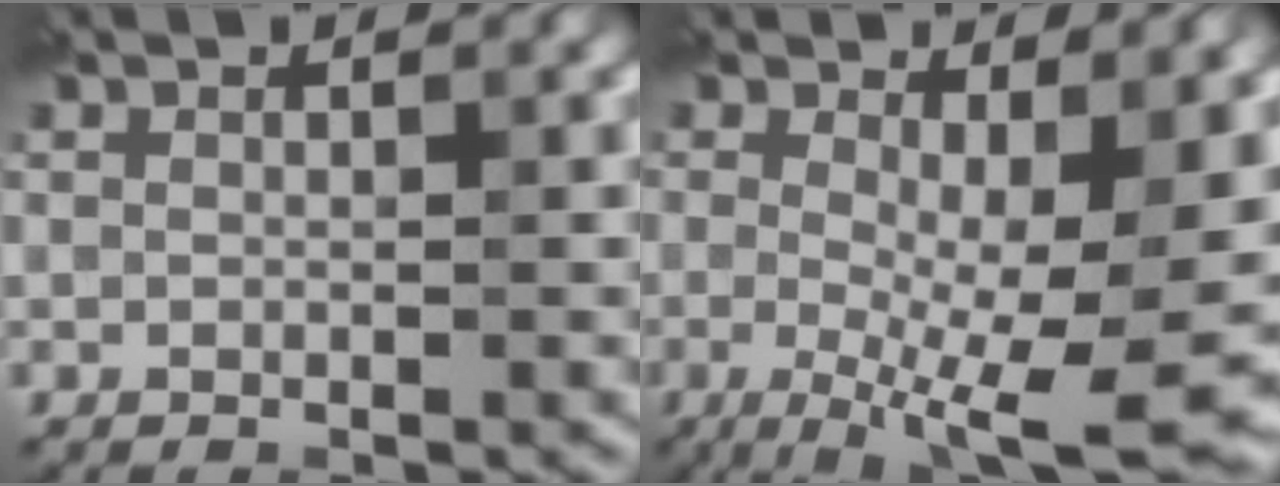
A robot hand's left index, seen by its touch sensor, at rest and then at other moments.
{"total": 11.8, "force": [-1.1, 3.5, 11.2], "torque": [-0.163, -0.012, -0.013]}